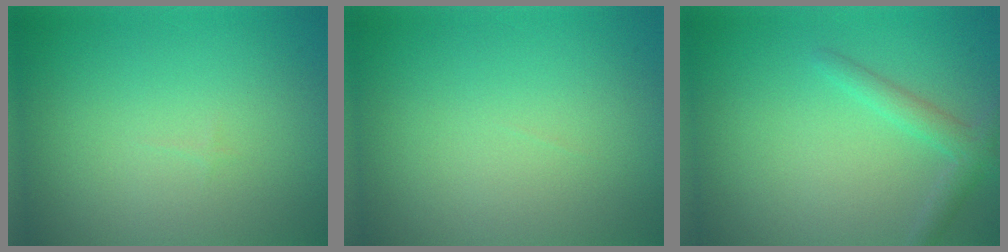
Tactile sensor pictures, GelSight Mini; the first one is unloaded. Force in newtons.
{"total": 0.0}
{"total": 2.1, "press": 2.1, "slide": 0.1}